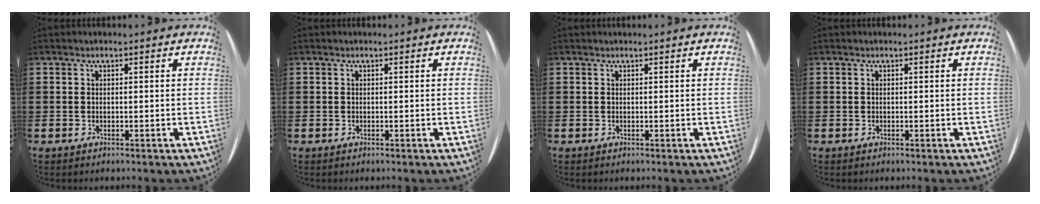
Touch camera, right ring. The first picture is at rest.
{"total": 0.0}
{"total": 0.0}
{"total": 0.0}